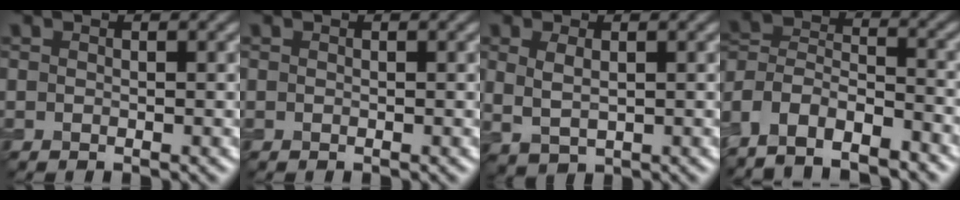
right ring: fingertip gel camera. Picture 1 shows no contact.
{"total": 0.0}
{"total": 1.9, "force": [0.9, 1.0, 1.3], "torque": [-0.030, -0.005, 0.027]}
{"total": 7.7, "force": [-6.2, 3.0, 3.4], "torque": [-0.068, 0.000, -0.117]}